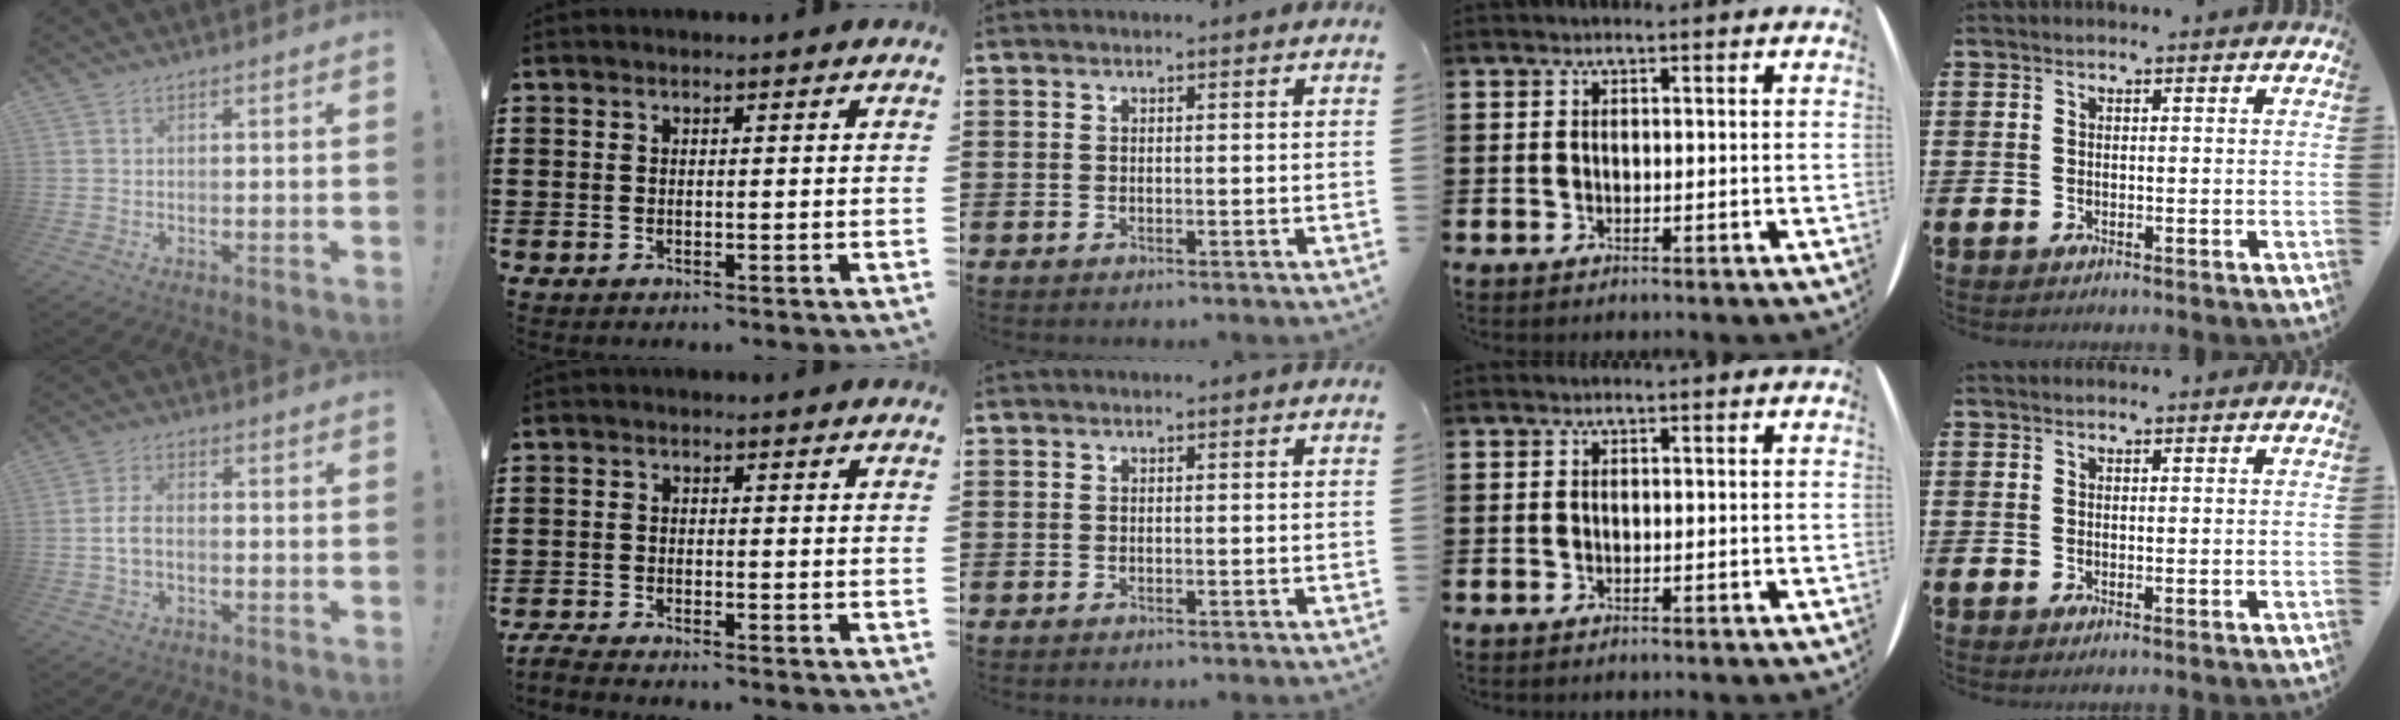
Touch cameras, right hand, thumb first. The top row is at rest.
{"thumb": {"total": 4.9, "force": [-1.0, 2.8, 3.9], "torque": [-0.084, 0.008, -0.017]}, "index": {"total": 1.7, "force": [-1.7, -0.2, -0.1], "torque": [0.001, 0.002, -0.036]}}